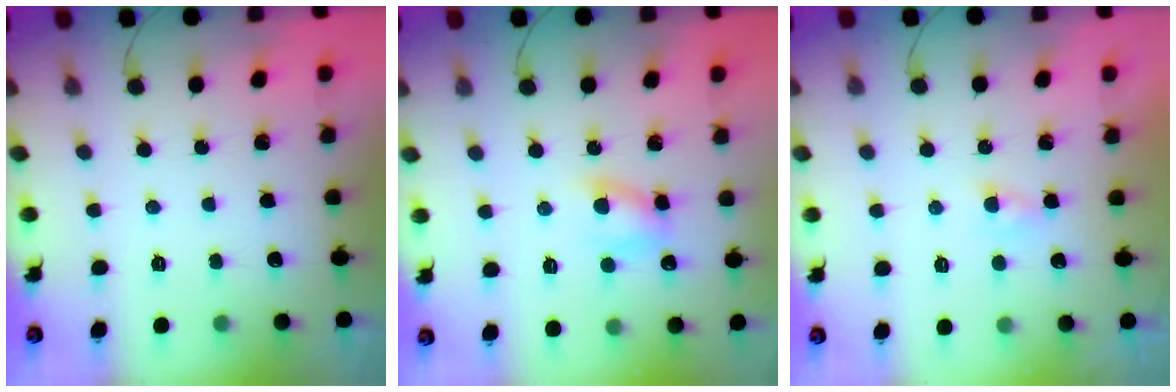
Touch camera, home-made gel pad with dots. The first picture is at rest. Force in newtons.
{"total": 6.4, "press": 6.2, "slide": 1.5}
{"total": 0.9, "press": 0.7, "slide": 0.6}